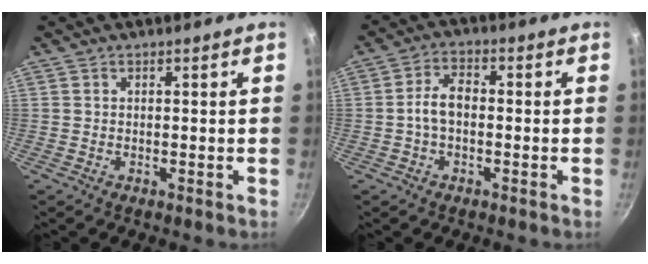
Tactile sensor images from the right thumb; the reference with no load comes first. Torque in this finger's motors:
{"motor_torque": [0.00, -0.21, 0.70, -0.45, 0.01]}